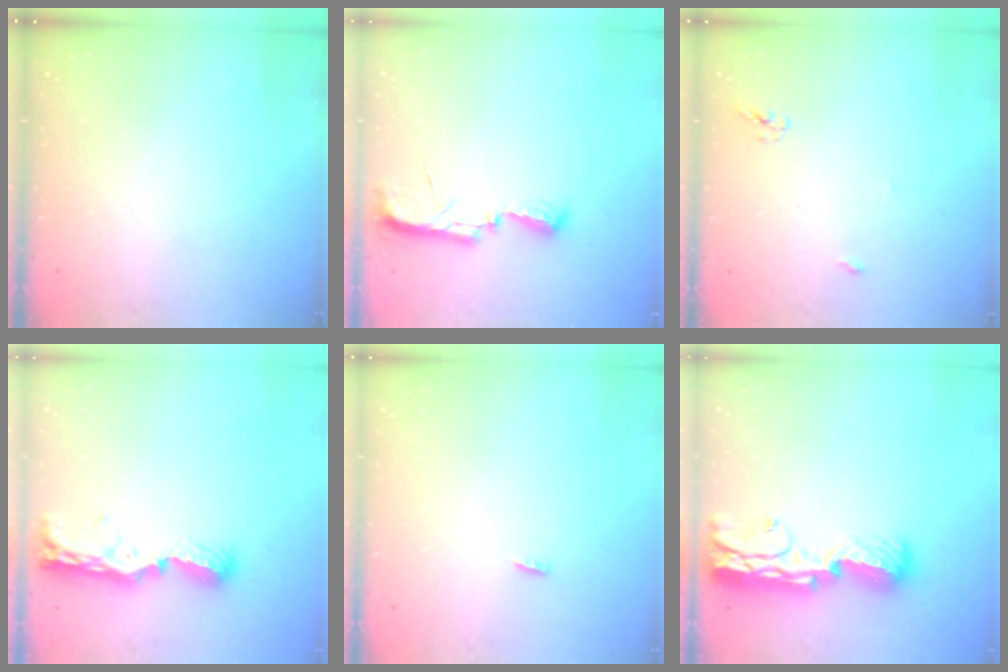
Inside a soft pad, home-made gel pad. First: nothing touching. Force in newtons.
{"total": 7.2, "press": 7.2, "slide": 0.7}
{"total": 3.3, "press": 3.3, "slide": 0.2}
{"total": 9.4, "press": 9.3, "slide": 1.2}
{"total": 2.3, "press": 2.1, "slide": 0.8}
{"total": 20.1, "press": 19.4, "slide": 5.5}